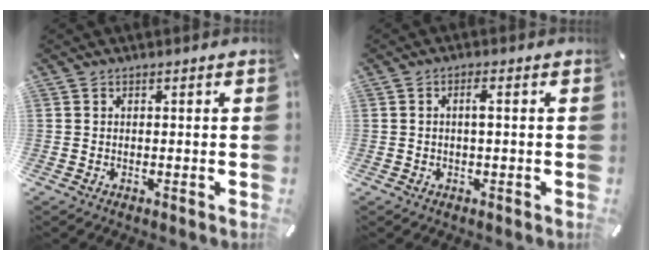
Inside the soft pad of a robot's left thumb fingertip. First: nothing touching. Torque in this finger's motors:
{"motor_torque": [-0.02, -0.19, -0.04, 0.02, -0.10]}